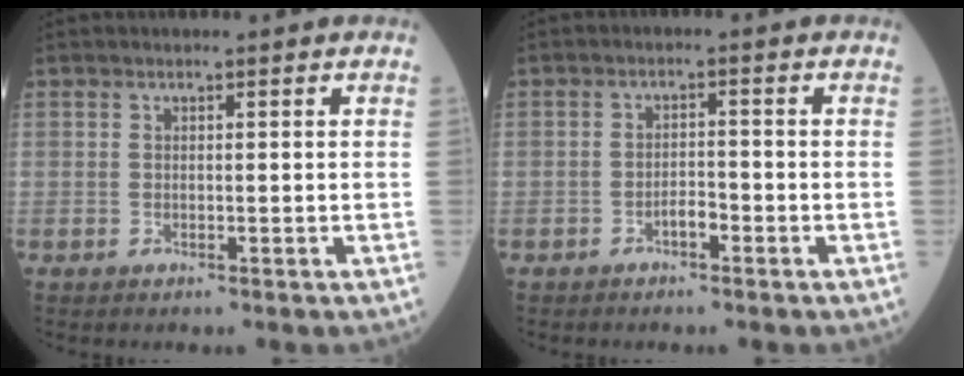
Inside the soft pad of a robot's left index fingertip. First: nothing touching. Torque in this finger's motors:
{"motor_torque": [0.47, 0.16, 0.04, 0.01]}